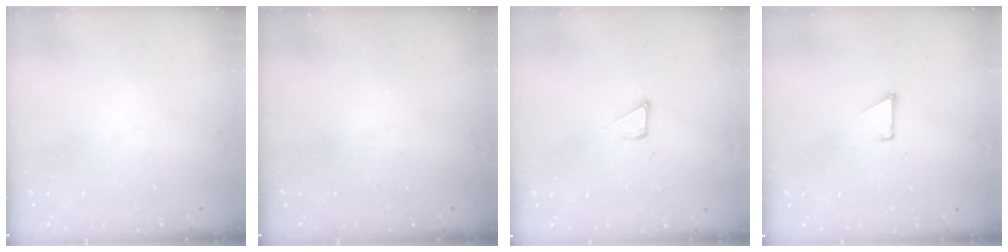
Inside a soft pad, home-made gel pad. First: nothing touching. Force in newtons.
{"total": 0.0}
{"total": 2.8, "press": 2.8, "slide": 0.1}
{"total": 0.7, "press": 0.7, "slide": 0.1}